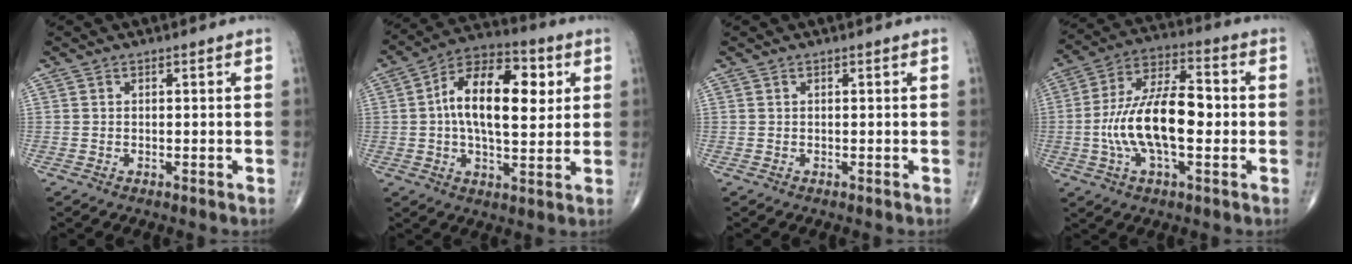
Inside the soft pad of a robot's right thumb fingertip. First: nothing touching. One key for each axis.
{"total": 17.1, "fx": 3.0, "fy": 8.6, "fz": 14.4, "tx": -0.218, "ty": 0.014, "tz": 0.041}
{"total": 0.0}
{"total": 16.7, "fx": -1.6, "fy": 7.5, "fz": 14.8, "tx": -0.274, "ty": 0.031, "tz": -0.034}